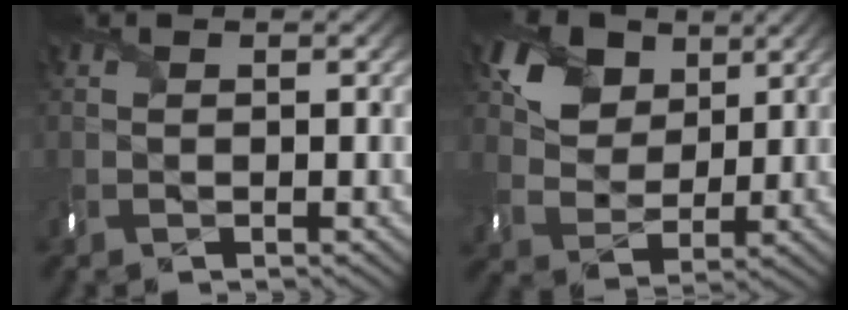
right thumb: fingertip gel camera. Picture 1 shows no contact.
{"total": 8.0, "force": [4.2, 5.9, 3.6], "torque": [-0.089, 0.003, 0.060]}